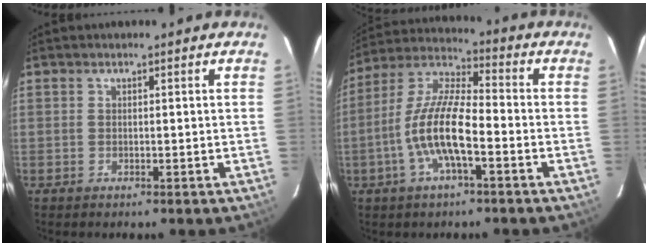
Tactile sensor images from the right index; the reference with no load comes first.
{"total": 12.4, "force": [-4.2, 3.3, 11.2], "torque": [-0.232, 0.001, -0.083]}